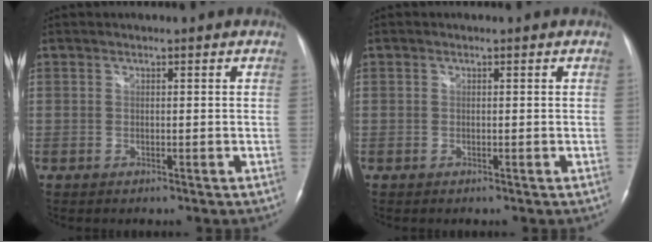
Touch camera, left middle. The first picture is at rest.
{"total": 0.0}